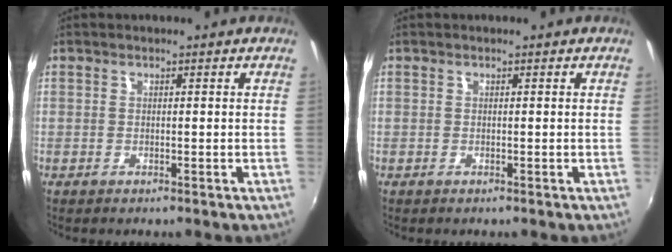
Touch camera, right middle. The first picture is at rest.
{"total": 0.0}